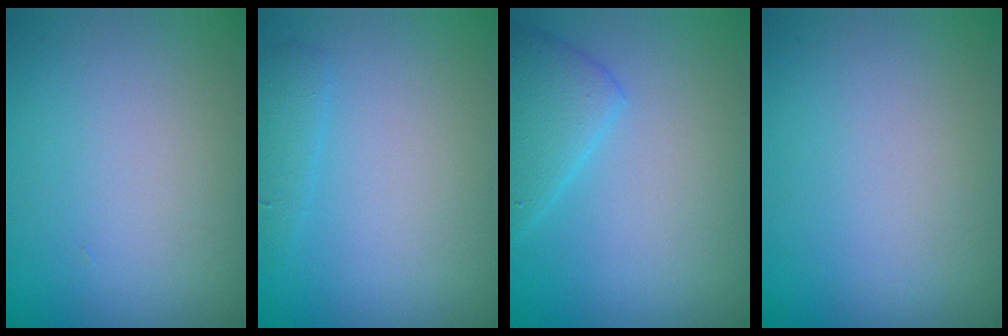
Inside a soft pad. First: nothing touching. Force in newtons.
{"total": 1.2, "press": 1.2, "slide": 0.1}
{"total": 3.0, "press": 3.0, "slide": 0.2}
{"total": 0.0}